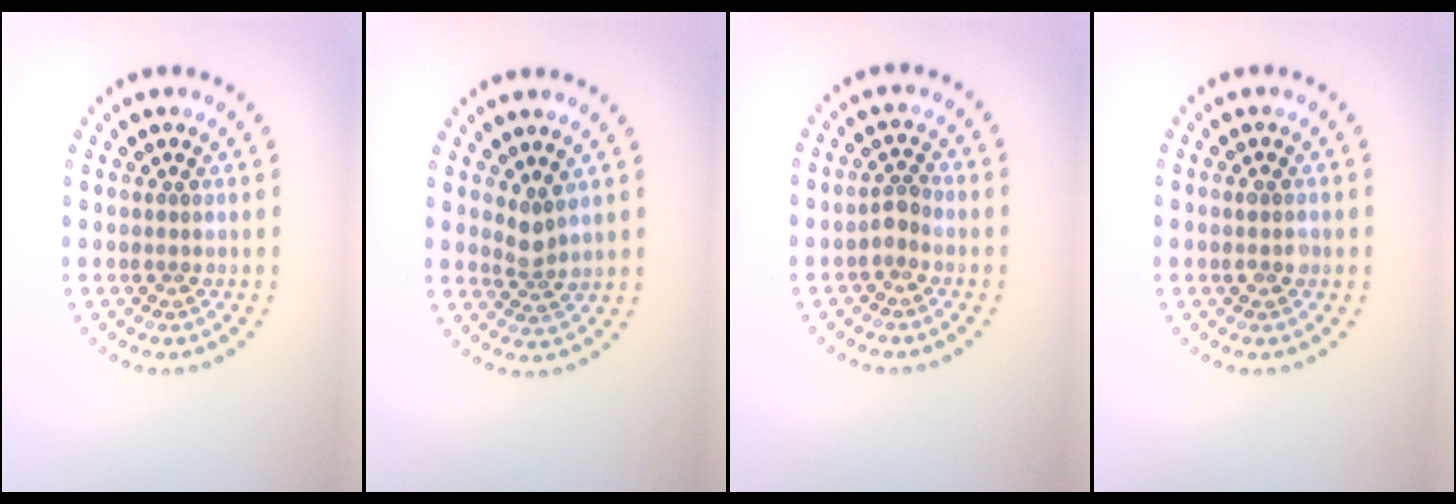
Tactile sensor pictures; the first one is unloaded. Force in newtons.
{"total": 1.8, "press": 1.4, "slide": 1.2}
{"total": 1.4, "press": 1.1, "slide": 0.8}
{"total": 1.1, "press": 1.1, "slide": 0.2}